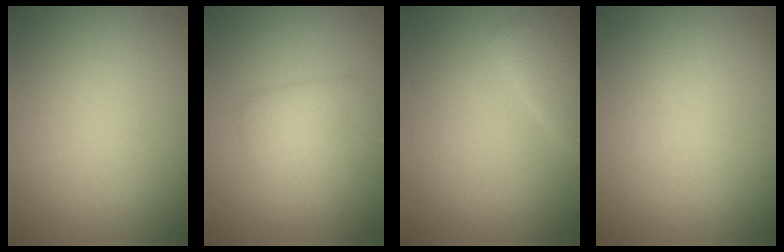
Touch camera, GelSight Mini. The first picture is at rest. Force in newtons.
{"total": 2.9, "press": 2.9, "slide": 0.1}
{"total": 2.1, "press": 2.0, "slide": 0.2}
{"total": 0.0}